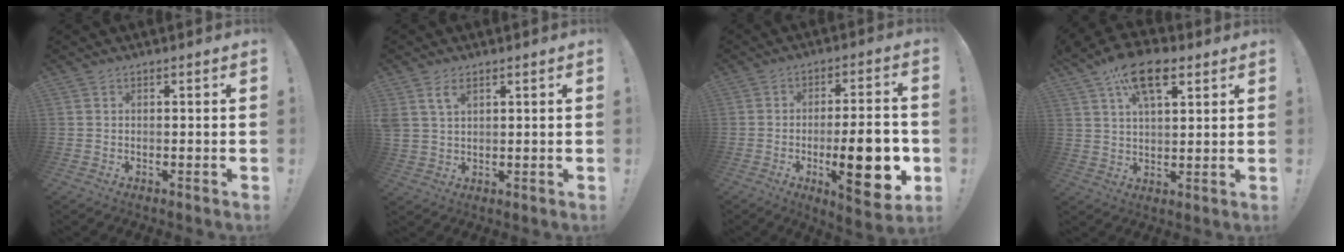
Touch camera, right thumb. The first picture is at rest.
{"total": 4.4, "force": [2.5, 2.4, 2.7], "torque": [-0.056, -0.001, 0.049]}
{"total": 18.9, "force": [-4.8, 5.8, 17.3], "torque": [-0.245, 0.001, -0.065]}
{"total": 13.6, "force": [7.3, 6.7, 9.3], "torque": [-0.159, -0.016, 0.131]}